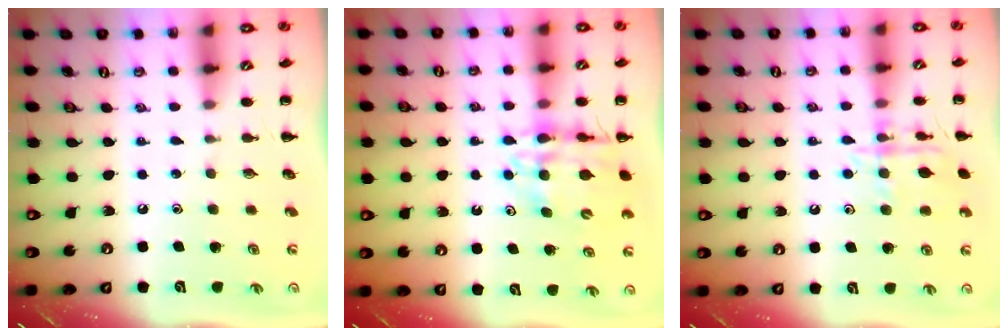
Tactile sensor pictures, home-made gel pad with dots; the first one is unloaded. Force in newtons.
{"total": 12.1, "press": 11.6, "slide": 3.5}
{"total": 12.5, "press": 12.5, "slide": 0.7}